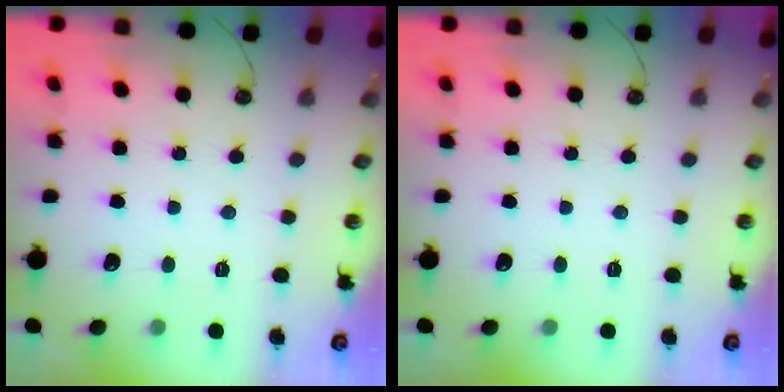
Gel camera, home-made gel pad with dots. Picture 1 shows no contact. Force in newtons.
{"total": 0.0}